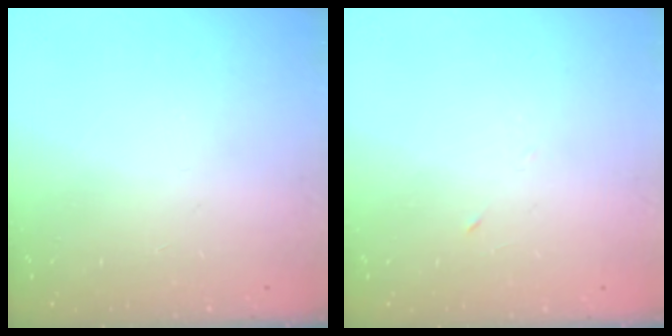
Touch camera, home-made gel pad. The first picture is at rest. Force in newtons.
{"total": 2.7, "press": 2.5, "slide": 1.0}